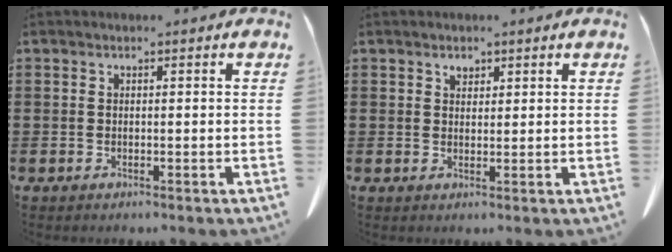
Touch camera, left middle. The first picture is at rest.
{"total": 1.9, "force": [1.6, 0.8, 0.7], "torque": [-0.009, -0.005, 0.030]}